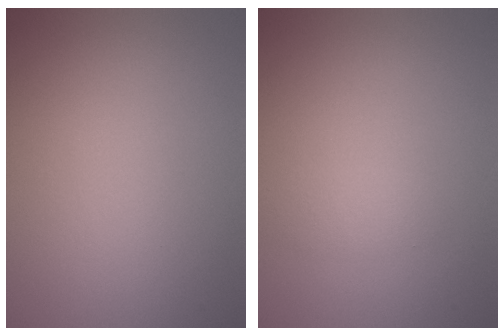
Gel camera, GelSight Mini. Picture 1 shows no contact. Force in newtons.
{"total": 1.1, "press": 1.1, "slide": 0.0}